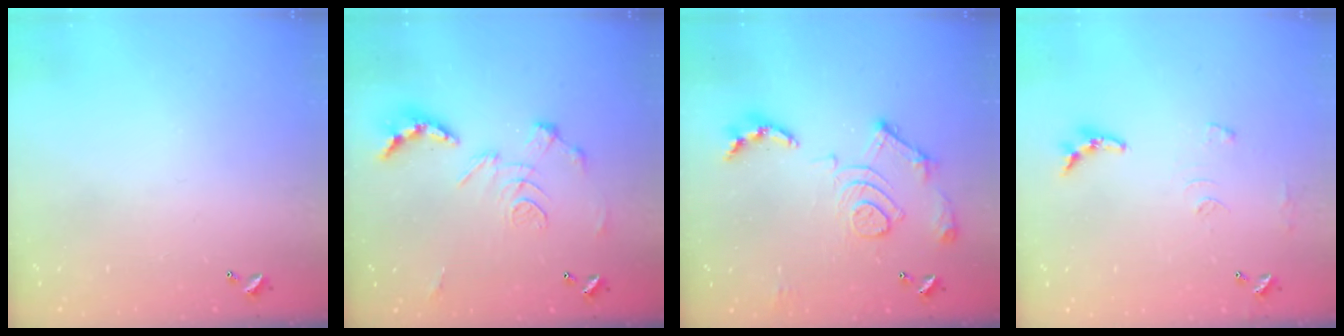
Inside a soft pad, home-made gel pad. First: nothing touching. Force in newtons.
{"total": 2.9, "press": 2.3, "slide": 1.7}
{"total": 16.8, "press": 16.7, "slide": 1.6}
{"total": 8.7, "press": 8.7, "slide": 0.6}